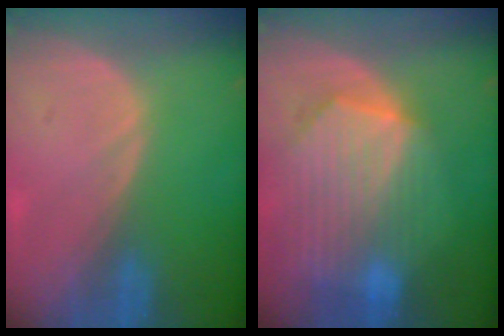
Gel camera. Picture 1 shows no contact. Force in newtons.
{"total": 10.3, "press": 9.0, "slide": 5.2}